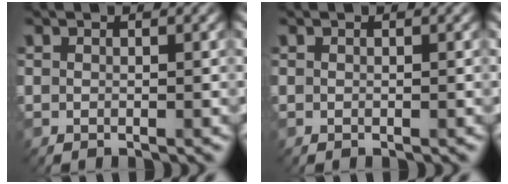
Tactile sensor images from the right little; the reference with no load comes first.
{"total": 0.0}